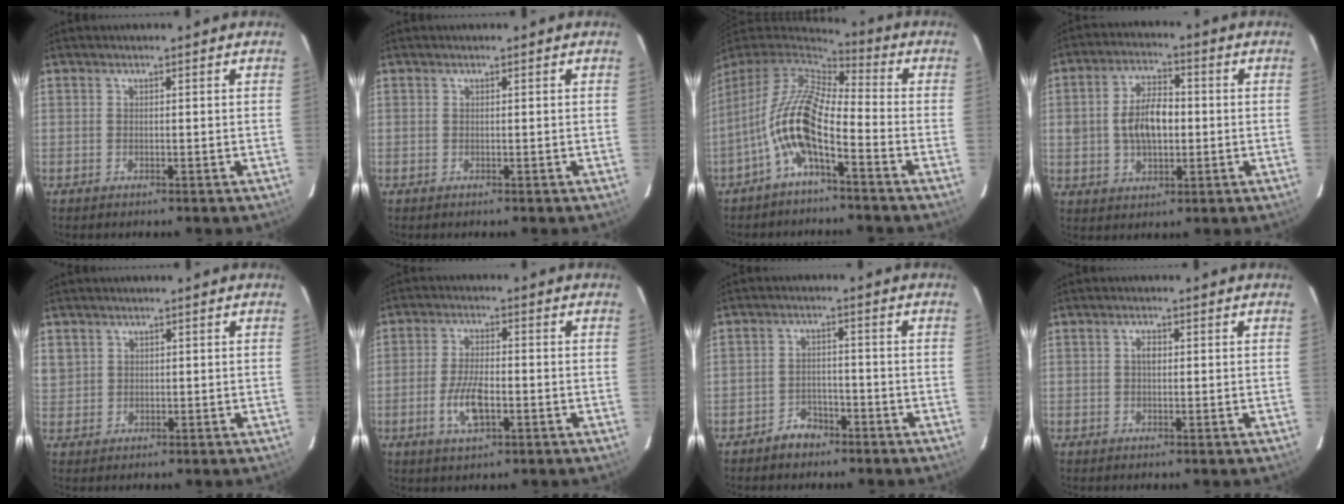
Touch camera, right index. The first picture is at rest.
{"total": 0.0}
{"total": 13.3, "force": [-5.0, 4.4, 11.5], "torque": [-0.227, 0.001, -0.101]}
{"total": 9.4, "force": [-0.2, 5.4, 7.7], "torque": [-0.144, 0.015, 0.001]}
{"total": 4.1, "force": [1.4, 3.7, 0.8], "torque": [-0.009, 0.007, 0.034]}
{"total": 7.2, "force": [-2.4, 3.0, 6.1], "torque": [-0.128, -0.006, -0.043]}
{"total": 4.4, "force": [-3.4, 2.7, 1.0], "torque": [-0.030, 0.014, -0.051]}
{"total": 1.5, "force": [0.1, 1.0, 1.2], "torque": [-0.021, 0.007, 0.001]}